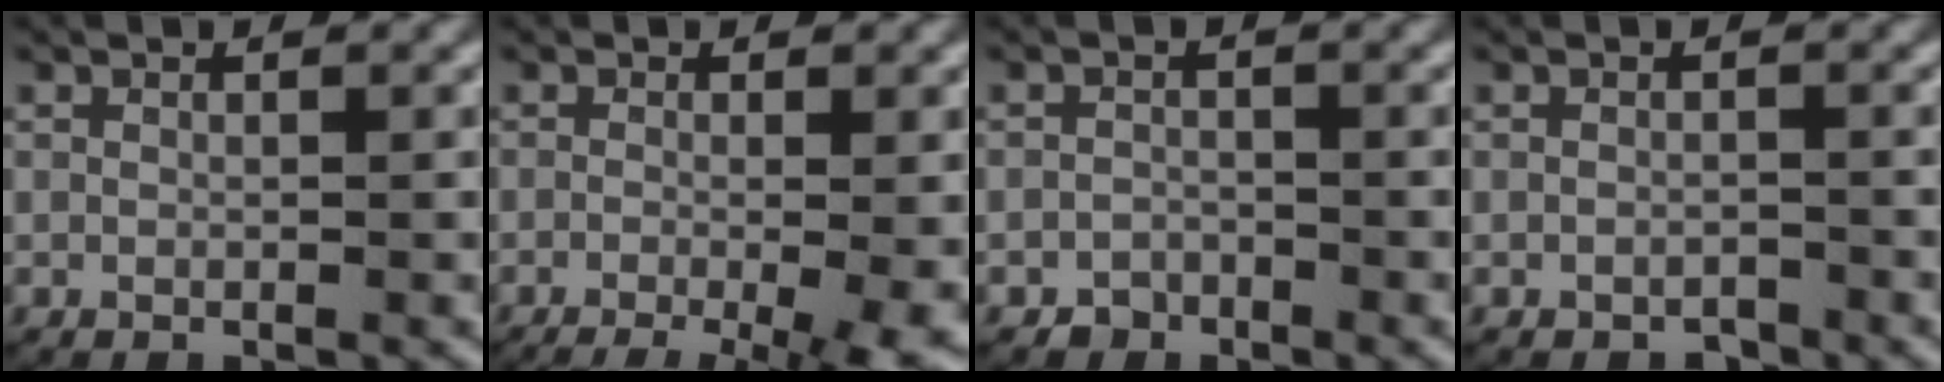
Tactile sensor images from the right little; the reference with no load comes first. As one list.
[{"total": 8.7, "force": [-5.2, 2.9, 6.3], "torque": [-0.076, -0.025, -0.066]}, {"total": 1.9, "force": [-1.4, 1.2, -0.3], "torque": [0.001, -0.006, -0.025]}, {"total": 1.1, "force": [-1.0, 0.4, 0.0], "torque": [0.002, -0.002, -0.017]}]